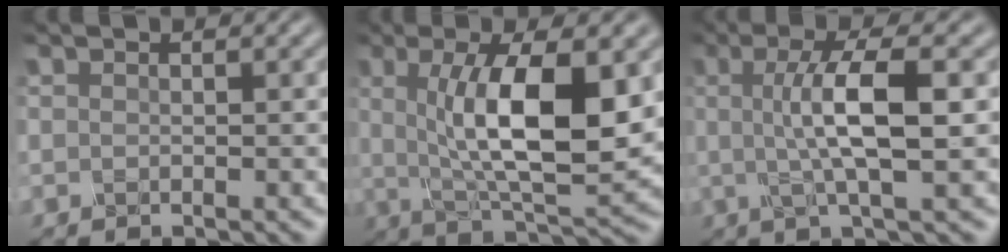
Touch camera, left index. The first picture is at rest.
{"total": 9.8, "force": [1.2, 3.0, 9.2], "torque": [-0.144, -0.011, 0.024]}
{"total": 6.2, "force": [0.4, 1.4, 6.0], "torque": [-0.107, 0.004, 0.005]}